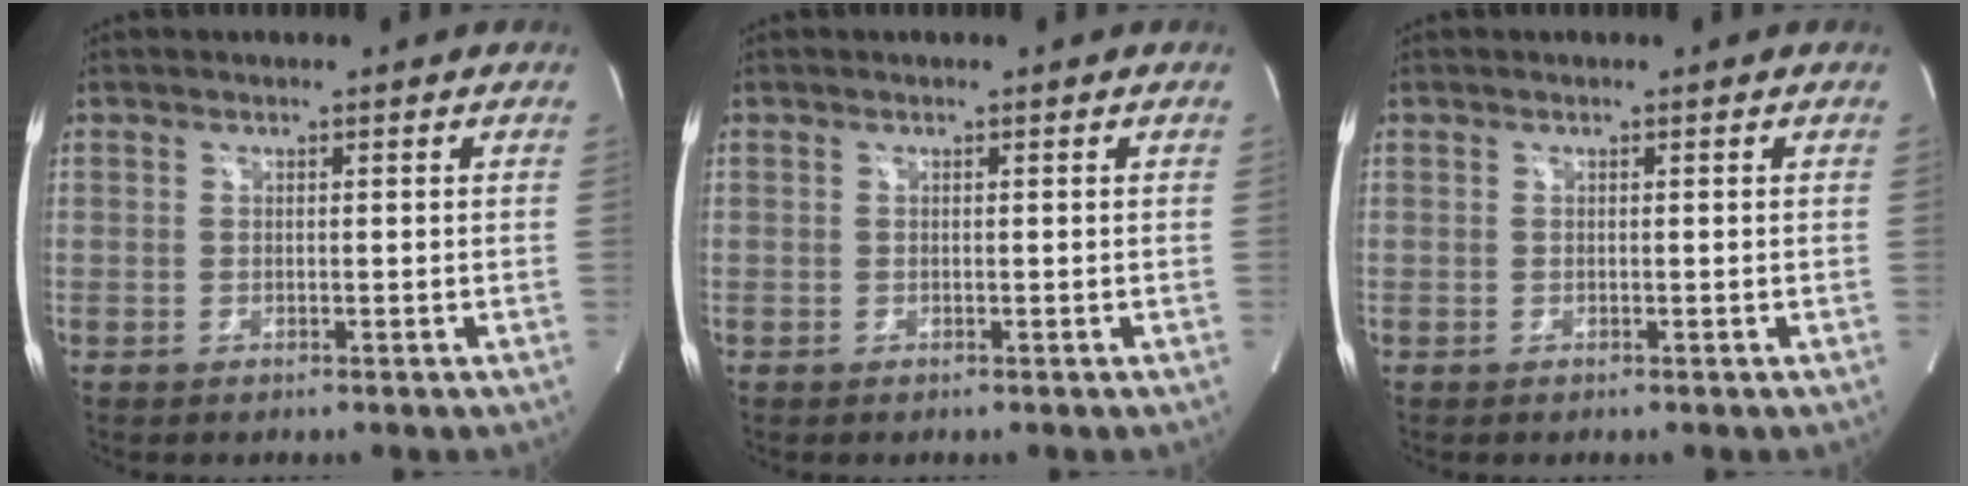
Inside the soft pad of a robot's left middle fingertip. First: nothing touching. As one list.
[{"total": 0.0}, {"total": 0.0}]